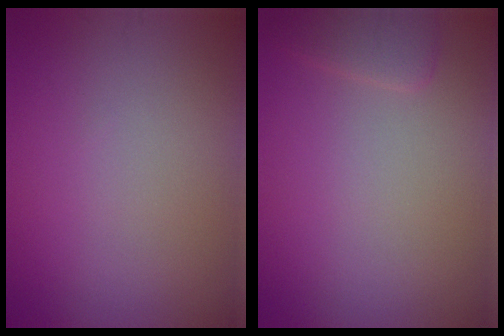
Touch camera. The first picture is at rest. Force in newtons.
{"total": 1.6, "press": 1.6, "slide": 0.2}